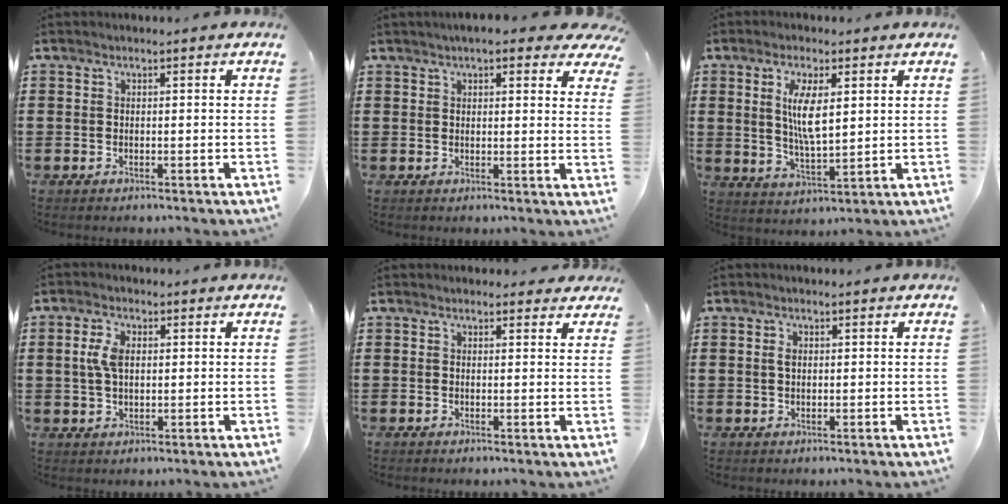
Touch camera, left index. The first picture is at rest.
{"total": 4.0, "force": [3.3, 0.8, 2.1], "torque": [-0.044, -0.004, 0.058]}
{"total": 6.7, "force": [2.1, 2.2, 6.0], "torque": [-0.115, 0.003, 0.034]}
{"total": 4.3, "force": [0.9, 2.3, 3.5], "torque": [-0.078, 0.011, 0.013]}
{"total": 1.5, "force": [1.3, 0.7, 0.2], "torque": [-0.002, 0.002, 0.023]}
{"total": 1.2, "force": [0.3, 0.7, 0.9], "torque": [-0.022, 0.004, 0.004]}